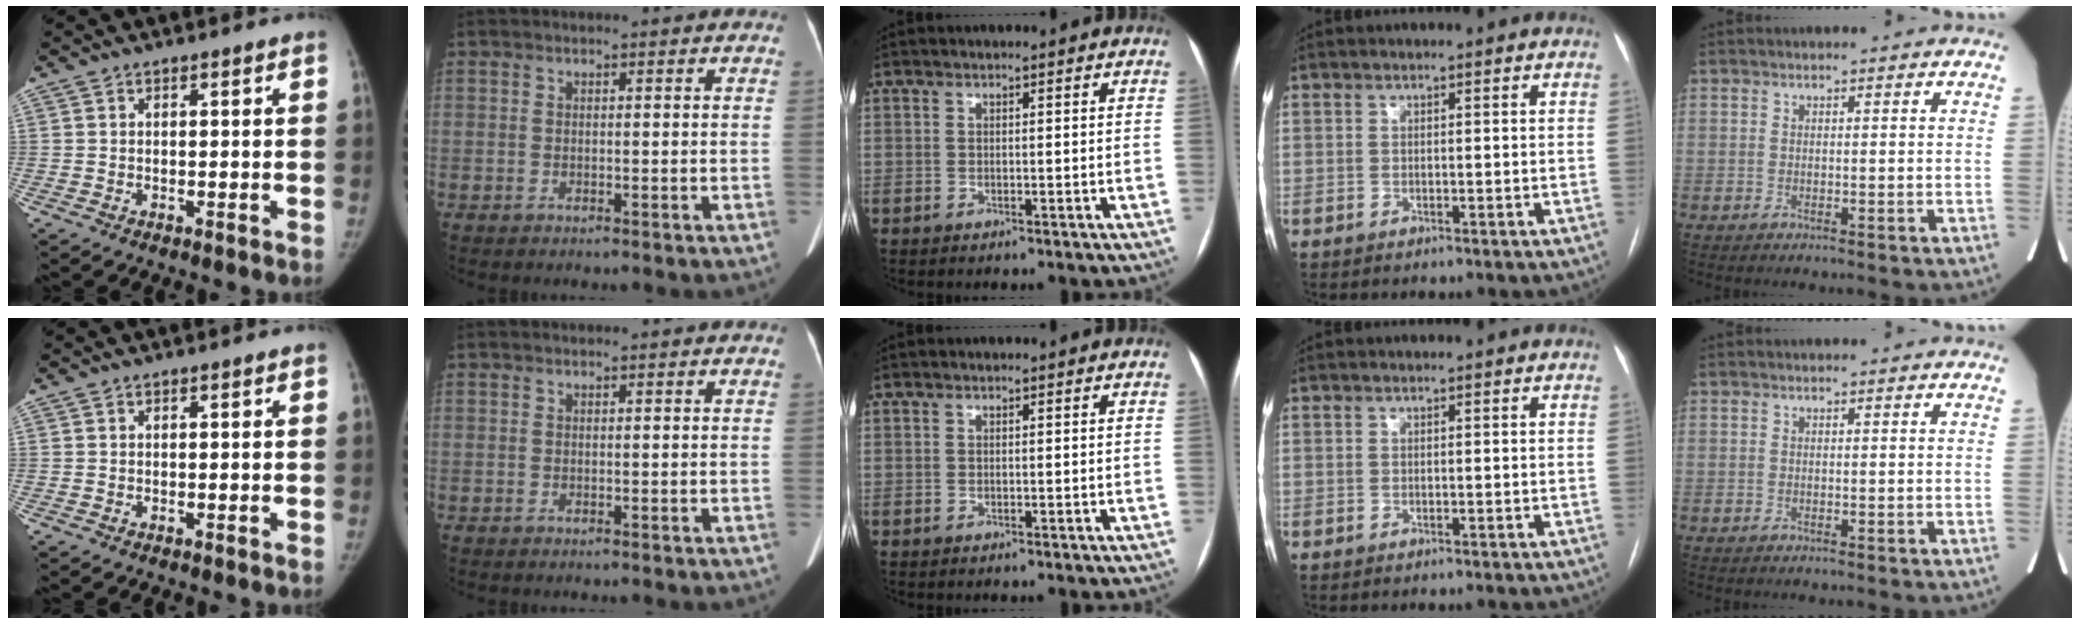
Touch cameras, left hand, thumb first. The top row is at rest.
{}